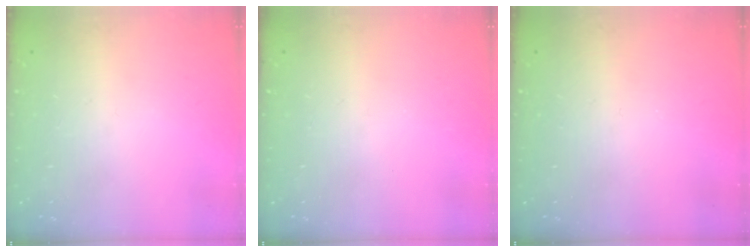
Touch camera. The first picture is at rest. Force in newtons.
{"total": 0.0}
{"total": 0.0}